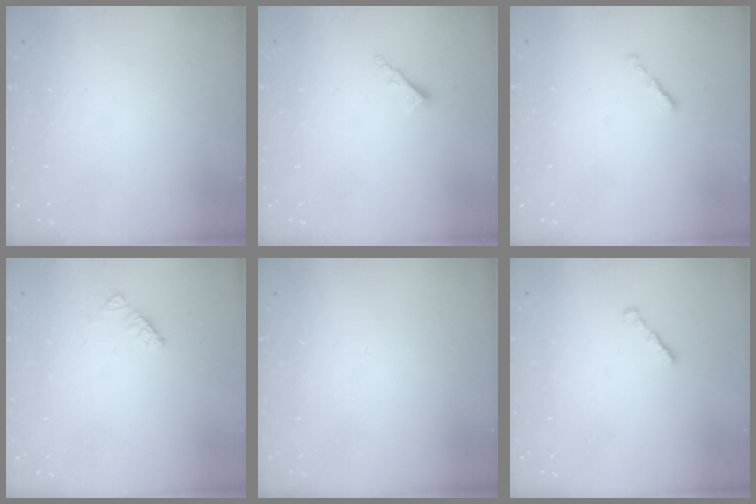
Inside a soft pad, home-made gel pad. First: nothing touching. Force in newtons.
{"total": 1.7, "press": 1.7, "slide": 0.3}
{"total": 0.7, "press": 0.6, "slide": 0.4}
{"total": 2.9, "press": 2.9, "slide": 0.5}
{"total": 0.0}
{"total": 1.6, "press": 1.5, "slide": 0.5}